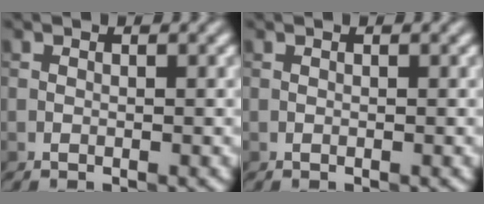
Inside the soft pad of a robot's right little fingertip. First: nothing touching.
{"total": 0.0}